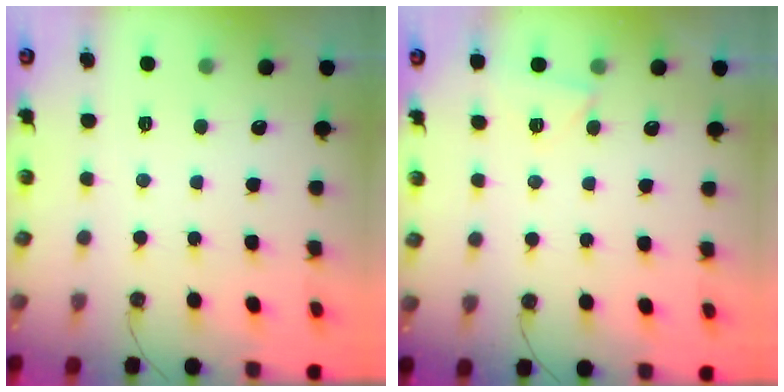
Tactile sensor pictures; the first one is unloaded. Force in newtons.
{"total": 3.1, "press": 2.9, "slide": 1.1}